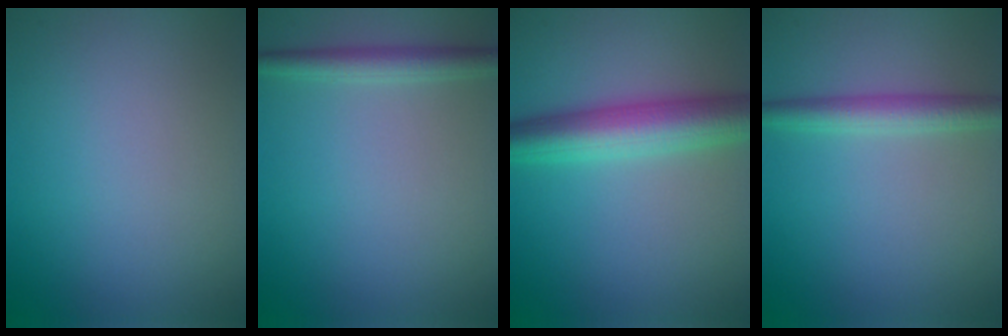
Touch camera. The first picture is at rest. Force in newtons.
{"total": 2.2, "press": 2.2, "slide": 0.0}
{"total": 6.2, "press": 6.2, "slide": 0.1}
{"total": 2.8, "press": 2.8, "slide": 0.0}